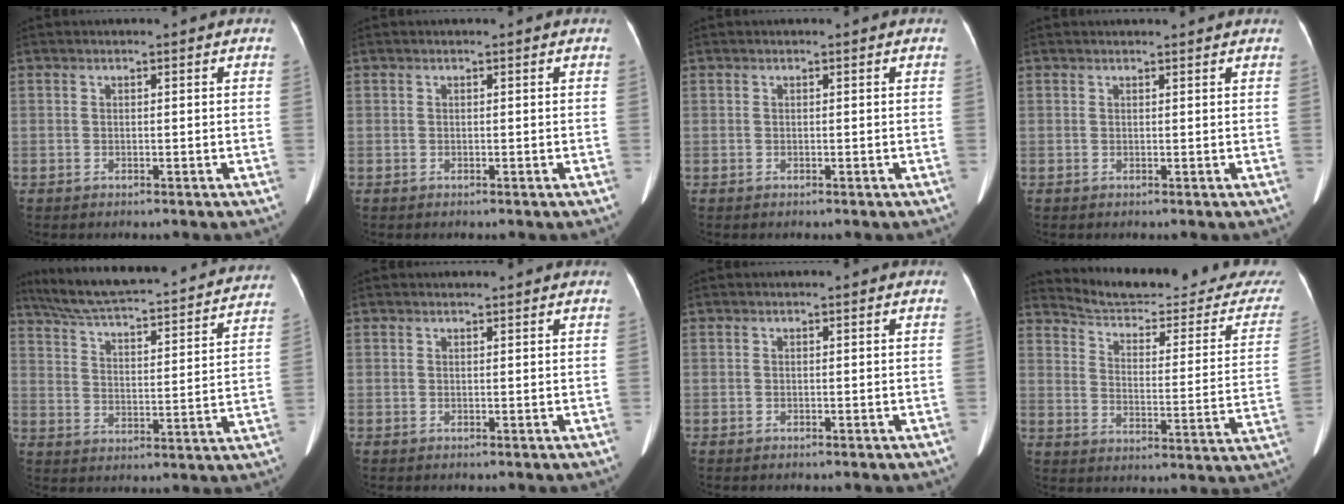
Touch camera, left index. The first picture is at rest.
{"total": 0.0}
{"total": 0.0}
{"total": 3.3, "force": [3.2, 0.2, 0.8], "torque": [-0.011, 0.020, 0.037]}
{"total": 28.6, "force": [25.9, 4.2, 11.4], "torque": [-0.190, -0.028, 0.336]}
{"total": 1.8, "force": [1.7, 0.3, 0.3], "torque": [-0.011, 0.015, 0.024]}
{"total": 0.0}
{"total": 25.1, "force": [24.3, 2.9, 5.5], "torque": [-0.066, -0.102, 0.296]}